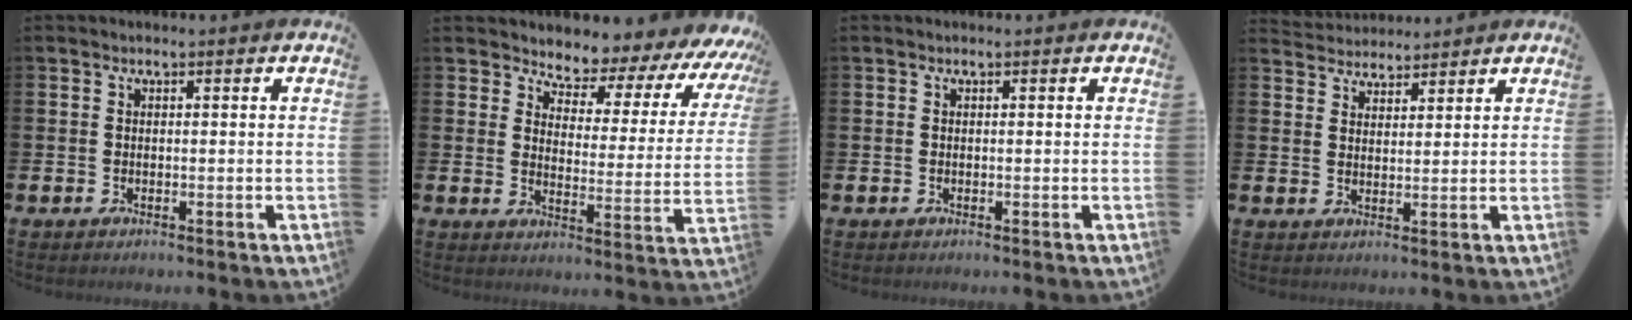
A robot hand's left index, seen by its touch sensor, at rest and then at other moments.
{"total": 4.1, "force": [3.8, 1.5, 0.3], "torque": [-0.023, -0.048, 0.053]}
{"total": 0.0}
{"total": 3.6, "force": [3.4, 0.9, -0.3], "torque": [-0.006, -0.014, 0.064]}